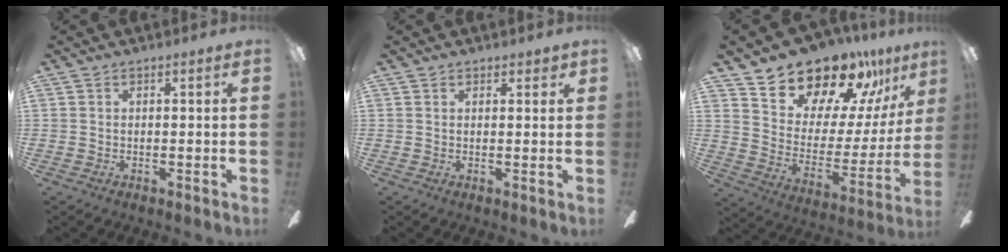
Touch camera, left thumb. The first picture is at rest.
{"total": 1.0, "force": [0.5, 0.5, 0.7], "torque": [-0.007, 0.002, 0.006]}
{"total": 17.9, "force": [16.1, 6.6, 4.3], "torque": [-0.093, -0.134, 0.289]}